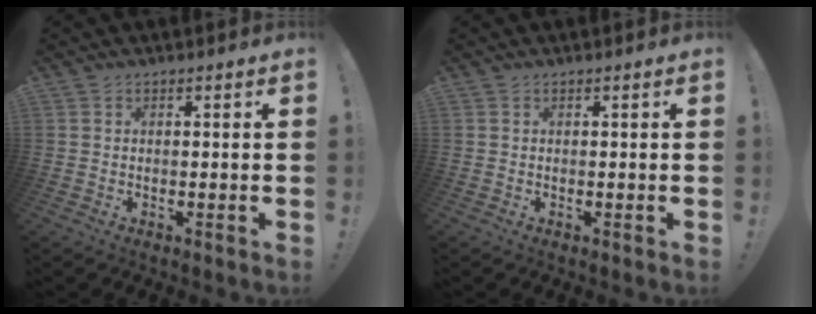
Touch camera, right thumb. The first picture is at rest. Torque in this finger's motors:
{"motor_torque": [0.00, 0.00, 0.00, 0.00, 0.00]}